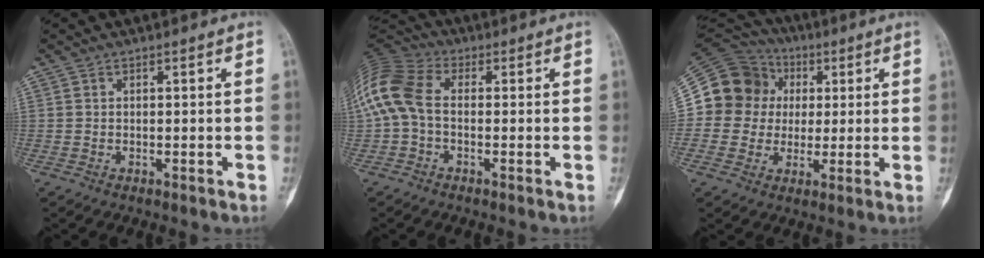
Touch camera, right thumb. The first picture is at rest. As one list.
[{"total": 13.3, "force": [0.0, 8.5, 10.2], "torque": [-0.232, 0.029, -0.012]}, {"total": 14.9, "force": [2.0, 14.0, 4.8], "torque": [-0.062, 0.035, 0.034]}]